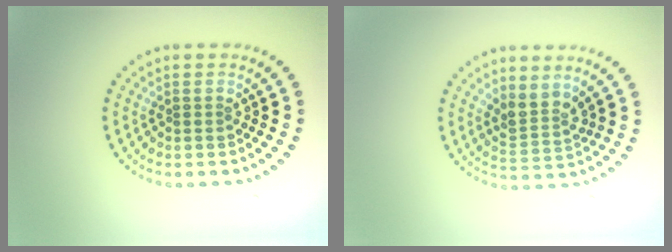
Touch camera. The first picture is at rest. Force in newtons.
{"total": 2.6, "press": 1.9, "slide": 1.7}